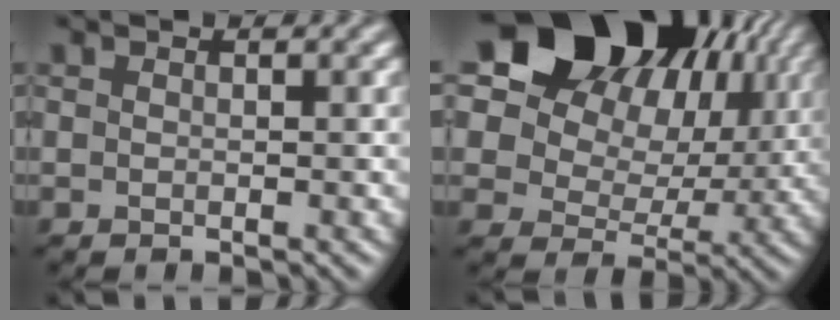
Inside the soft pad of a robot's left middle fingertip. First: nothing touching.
{"total": 20.0, "force": [9.7, 14.4, 10.0], "torque": [-0.204, 0.080, 0.153]}